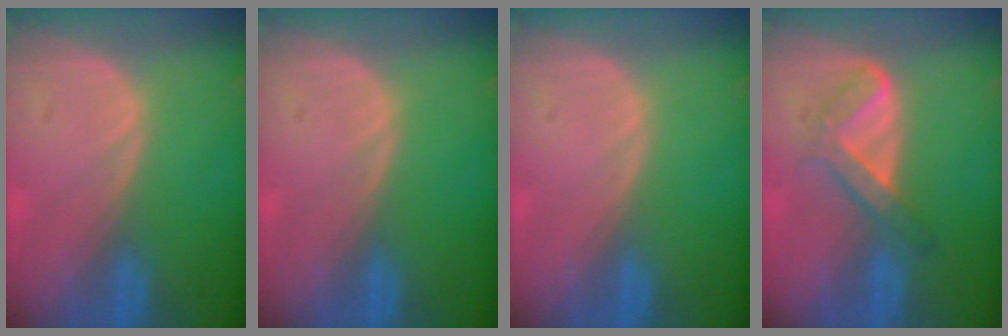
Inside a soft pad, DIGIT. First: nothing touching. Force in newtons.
{"total": 0.0}
{"total": 0.0}
{"total": 4.8, "press": 4.8, "slide": 0.7}